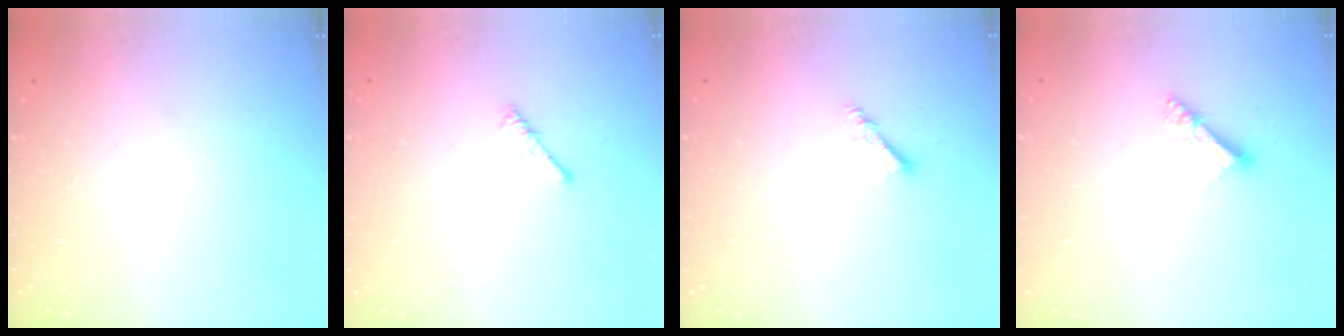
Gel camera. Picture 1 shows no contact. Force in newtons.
{"total": 0.0}
{"total": 3.0, "press": 2.9, "slide": 0.6}
{"total": 5.5, "press": 5.5, "slide": 0.1}